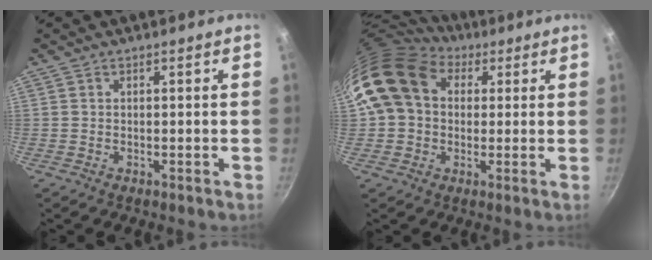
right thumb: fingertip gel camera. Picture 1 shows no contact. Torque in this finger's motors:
{"motor_torque": [-0.37, 1.77, 0.80, -0.59, 0.56]}